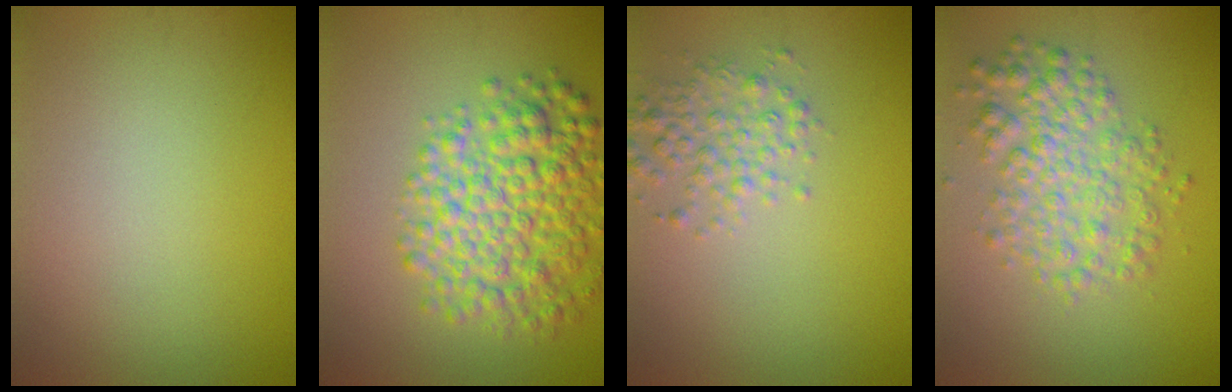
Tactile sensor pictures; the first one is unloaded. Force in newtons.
{"total": 7.0, "press": 7.0, "slide": 0.0}
{"total": 2.7, "press": 2.7, "slide": 0.1}
{"total": 4.5, "press": 4.5, "slide": 0.1}